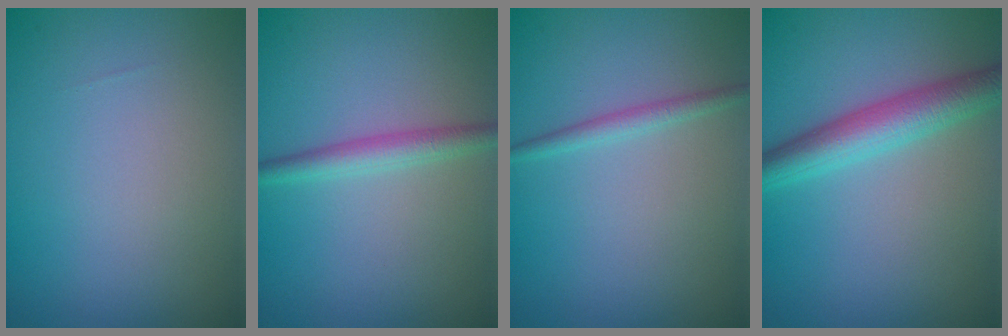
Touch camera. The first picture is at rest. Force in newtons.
{"total": 2.2, "press": 2.2, "slide": 0.1}
{"total": 1.3, "press": 1.3, "slide": 0.1}
{"total": 4.5, "press": 4.5, "slide": 0.1}